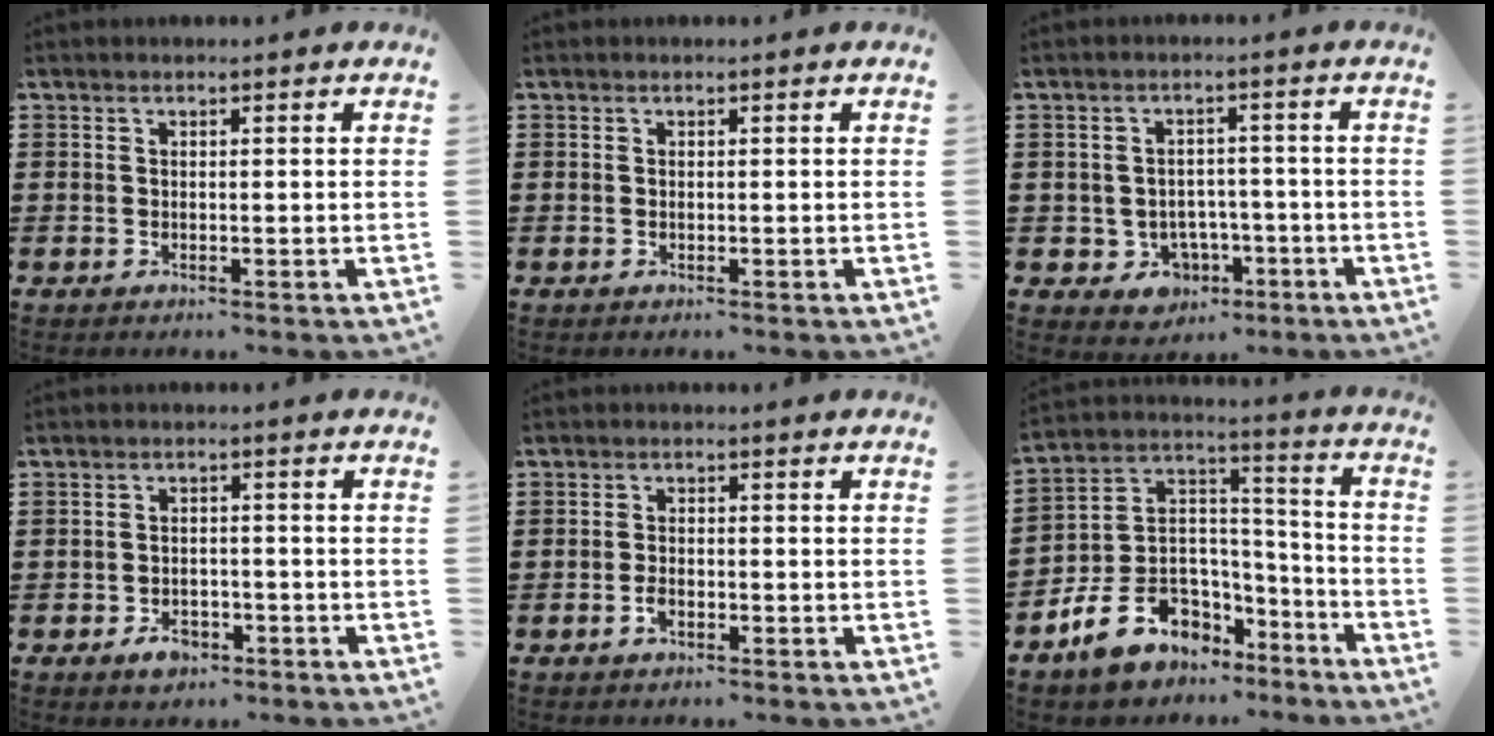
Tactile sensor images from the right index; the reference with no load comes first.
{"total": 0.0}
{"total": 4.2, "force": [-1.7, 3.6, 1.4], "torque": [-0.028, 0.007, -0.033]}
{"total": 2.8, "force": [-1.8, 1.7, 1.4], "torque": [-0.025, 0.001, -0.036]}
{"total": 1.9, "force": [-0.9, 0.9, 1.3], "torque": [-0.034, -0.002, -0.019]}
{"total": 10.5, "force": [-6.6, 7.4, 3.3], "torque": [-0.096, 0.028, -0.120]}